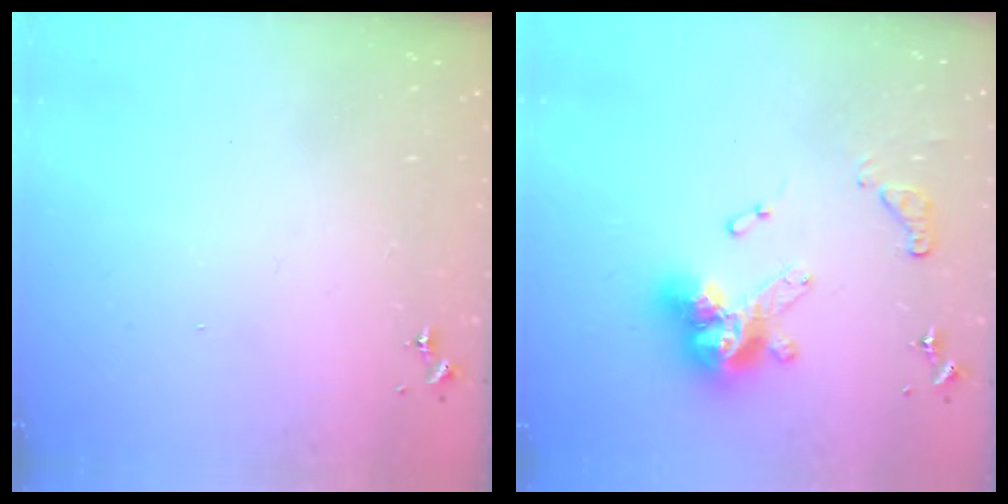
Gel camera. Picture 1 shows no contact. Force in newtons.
{"total": 15.9, "press": 15.9, "slide": 1.1}